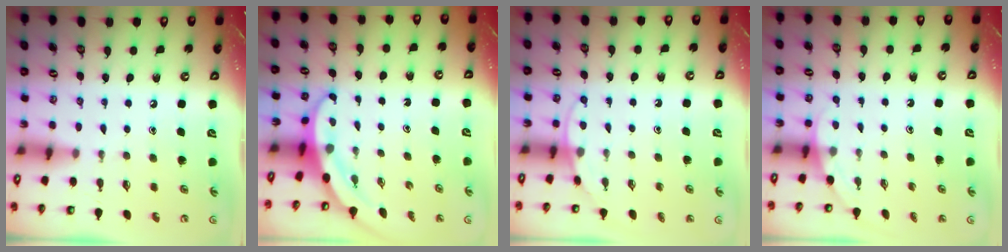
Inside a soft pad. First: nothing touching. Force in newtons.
{"total": 3.2, "press": 3.2, "slide": 0.0}
{"total": 5.8, "press": 5.8, "slide": 0.4}
{"total": 2.5, "press": 2.5, "slide": 0.2}